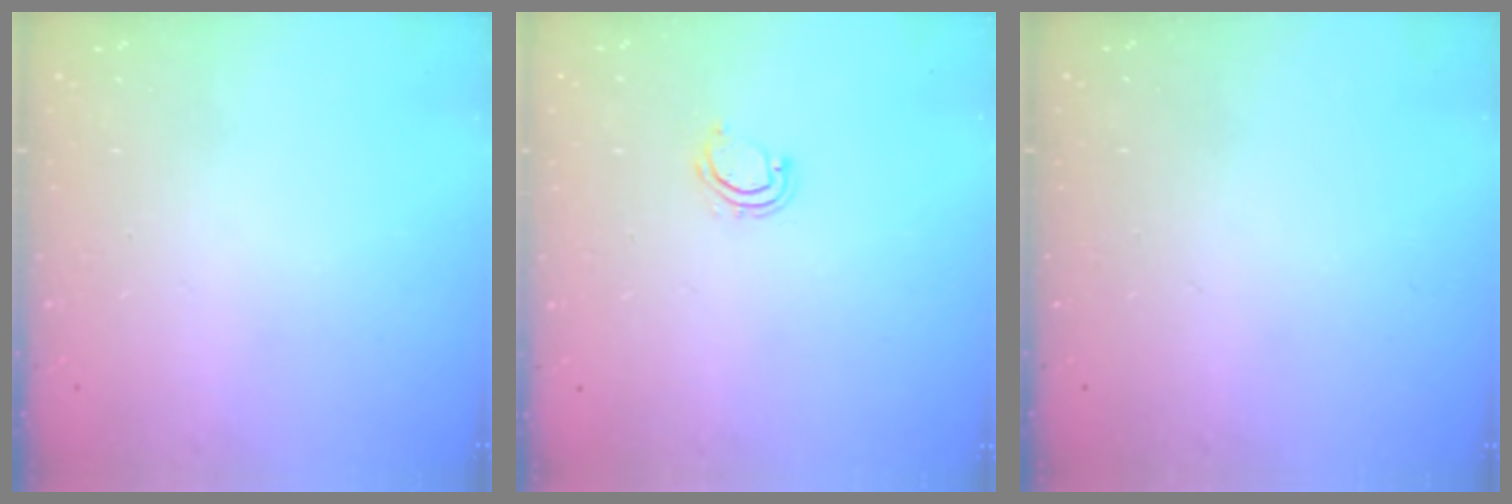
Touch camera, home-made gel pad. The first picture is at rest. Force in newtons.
{"total": 3.9, "press": 3.9, "slide": 0.4}
{"total": 0.0}